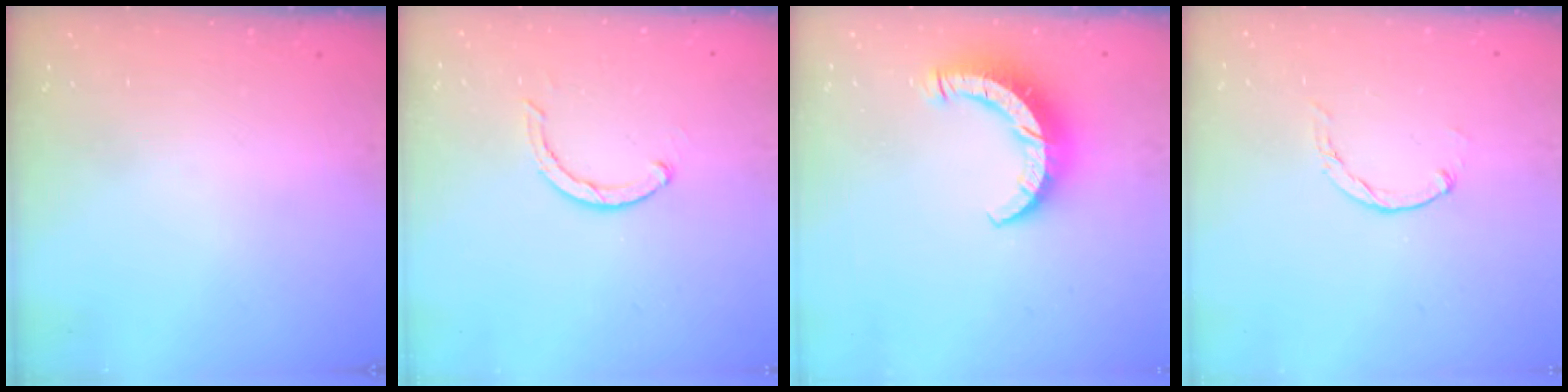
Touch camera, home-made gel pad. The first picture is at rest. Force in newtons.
{"total": 2.6, "press": 2.5, "slide": 0.4}
{"total": 9.4, "press": 9.3, "slide": 0.9}
{"total": 0.0}